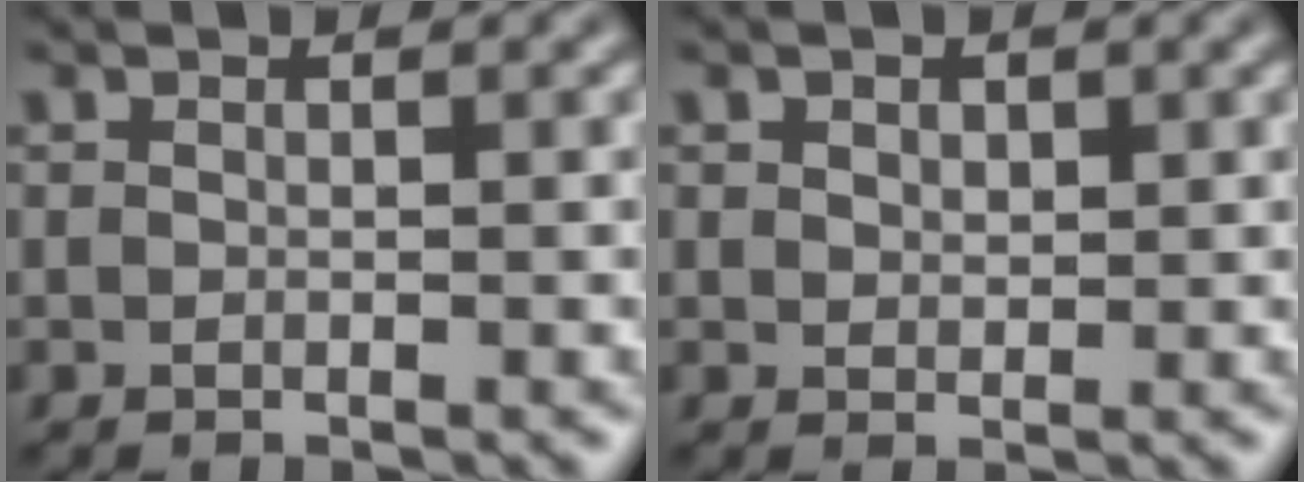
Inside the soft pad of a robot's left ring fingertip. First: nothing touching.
{"total": 1.2, "force": [0.6, 0.8, 0.5], "torque": [-0.009, 0.000, 0.009]}